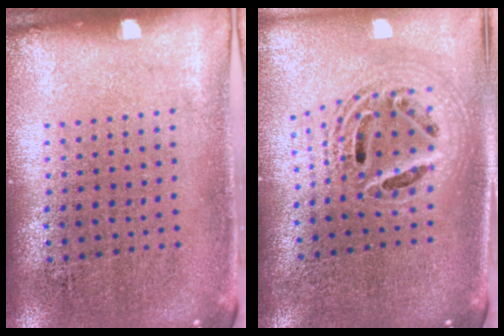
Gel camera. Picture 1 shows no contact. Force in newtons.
{"total": 2.1, "press": 1.7, "slide": 1.3}